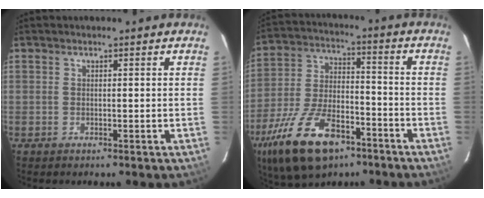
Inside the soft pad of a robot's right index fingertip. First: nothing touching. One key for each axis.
{"total": 20.1, "fx": -12.0, "fy": 9.4, "fz": 13.1, "tx": -0.273, "ty": -0.021, "tz": -0.204}